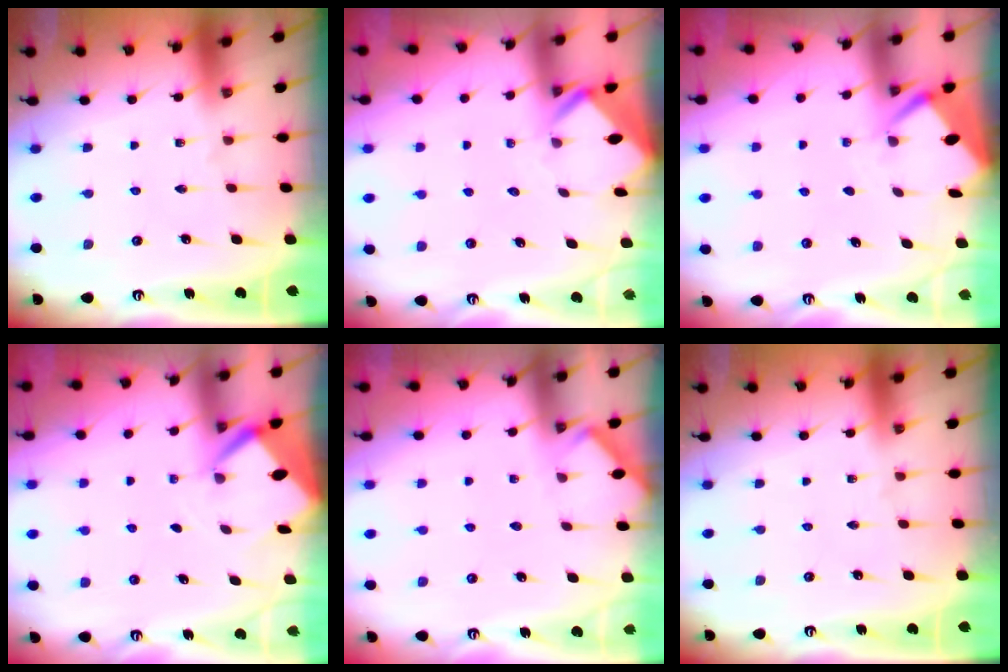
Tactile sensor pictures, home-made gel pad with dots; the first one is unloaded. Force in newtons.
{"total": 2.6, "press": 2.6, "slide": 0.1}
{"total": 2.8, "press": 2.8, "slide": 0.3}
{"total": 3.0, "press": 3.0, "slide": 0.2}
{"total": 2.3, "press": 2.3, "slide": 0.3}
{"total": 0.0}